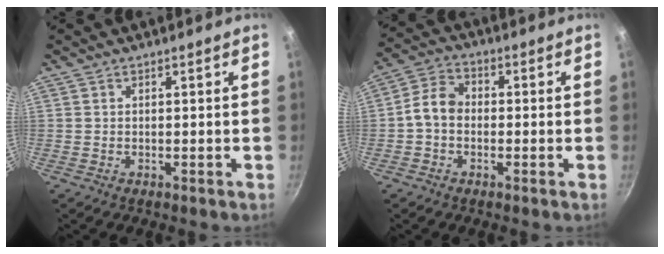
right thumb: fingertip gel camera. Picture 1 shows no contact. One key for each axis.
{"total": 5.9, "fx": -0.9, "fy": 4.5, "fz": 3.7, "tx": -0.056, "ty": 0.025, "tz": -0.032}